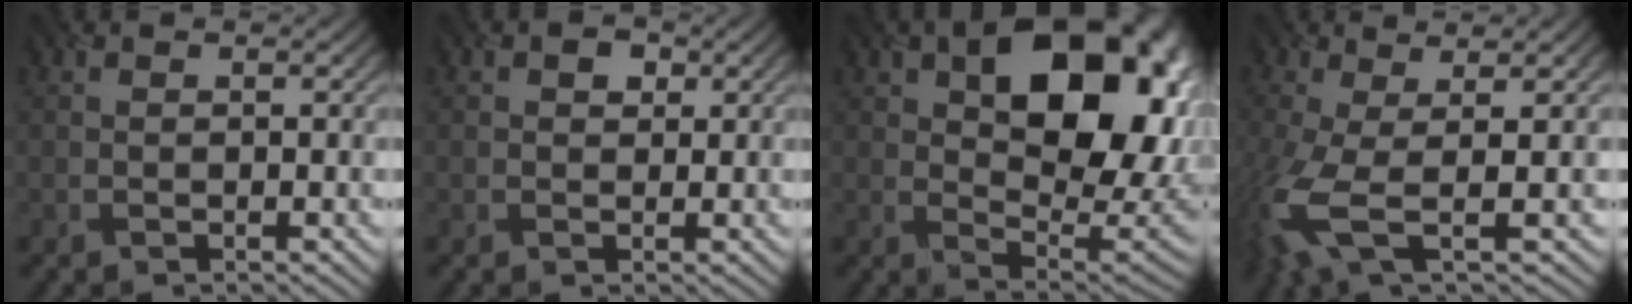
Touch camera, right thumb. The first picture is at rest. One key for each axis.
{"total": 1.3, "fx": 0.4, "fy": 1.1, "fz": 0.4, "tx": -0.005, "ty": -0.002, "tz": 0.007}
{"total": 18.0, "fx": 5.4, "fy": 10.7, "fz": 13.5, "tx": -0.169, "ty": 0.013, "tz": 0.086}
{"total": 7.8, "fx": -1.7, "fy": 2.5, "fz": 7.2, "tx": -0.171, "ty": -0.017, "tz": -0.036}